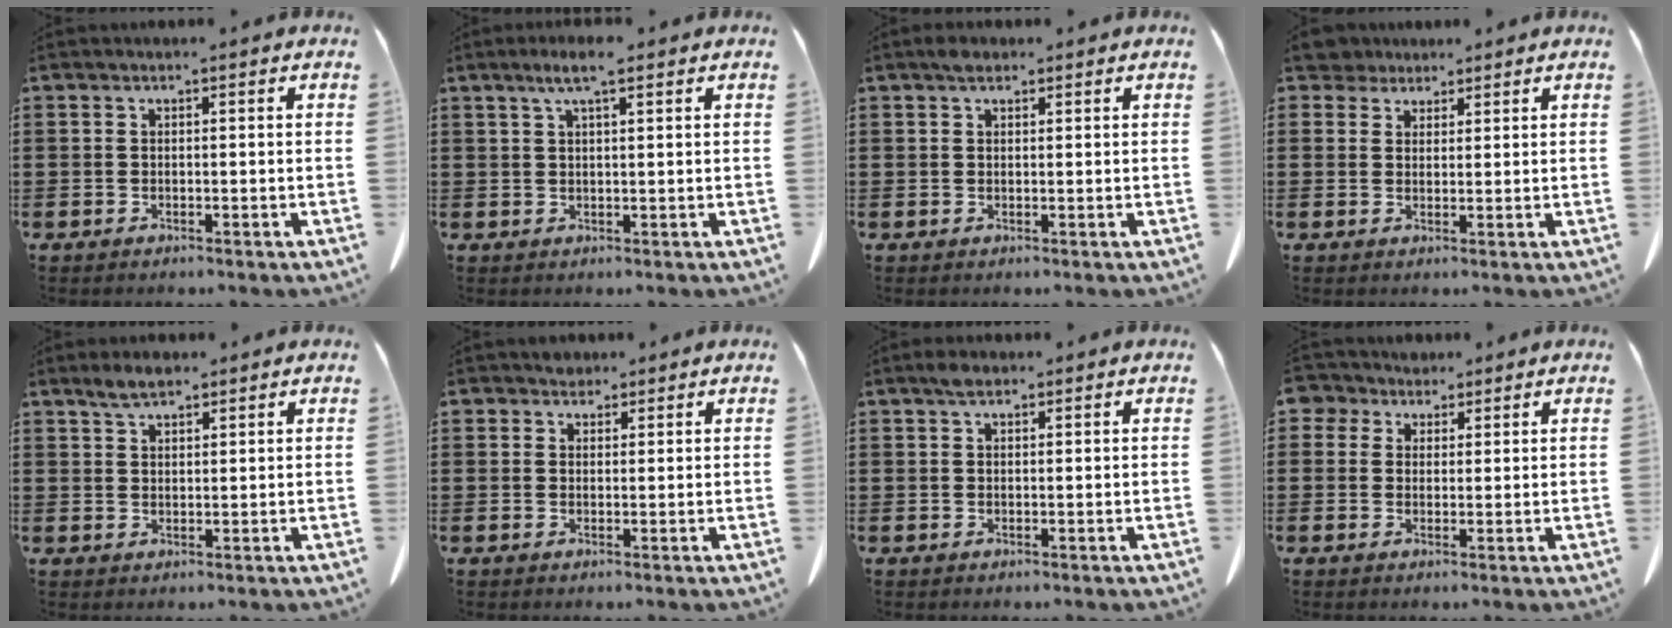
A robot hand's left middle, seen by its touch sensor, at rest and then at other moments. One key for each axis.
{"total": 3.7, "fx": 2.2, "fy": 0.4, "fz": 2.9, "tx": -0.061, "ty": 0.002, "tz": 0.039}
{"total": 1.5, "fx": 1.1, "fy": 0.7, "fz": 0.8, "tx": -0.011, "ty": -0.002, "tz": 0.020}
{"total": 3.7, "fx": 3.3, "fy": 1.5, "fz": 0.9, "tx": -0.031, "ty": 0.001, "tz": 0.063}
{"total": 3.0, "fx": 2.4, "fy": 0.9, "fz": 1.5, "tx": -0.028, "ty": -0.001, "tz": 0.045}
{"total": 2.0, "fx": 1.8, "fy": 1.0, "fz": 0.0, "tx": -0.007, "ty": 0.003, "tz": 0.037}
{"total": 1.8, "fx": 1.3, "fy": 0.7, "fz": 1.1, "tx": -0.017, "ty": -0.001, "tz": 0.022}
{"total": 3.8, "fx": 2.5, "fy": 2.7, "fz": 0.6, "tx": -0.022, "ty": 0.006, "tz": 0.047}